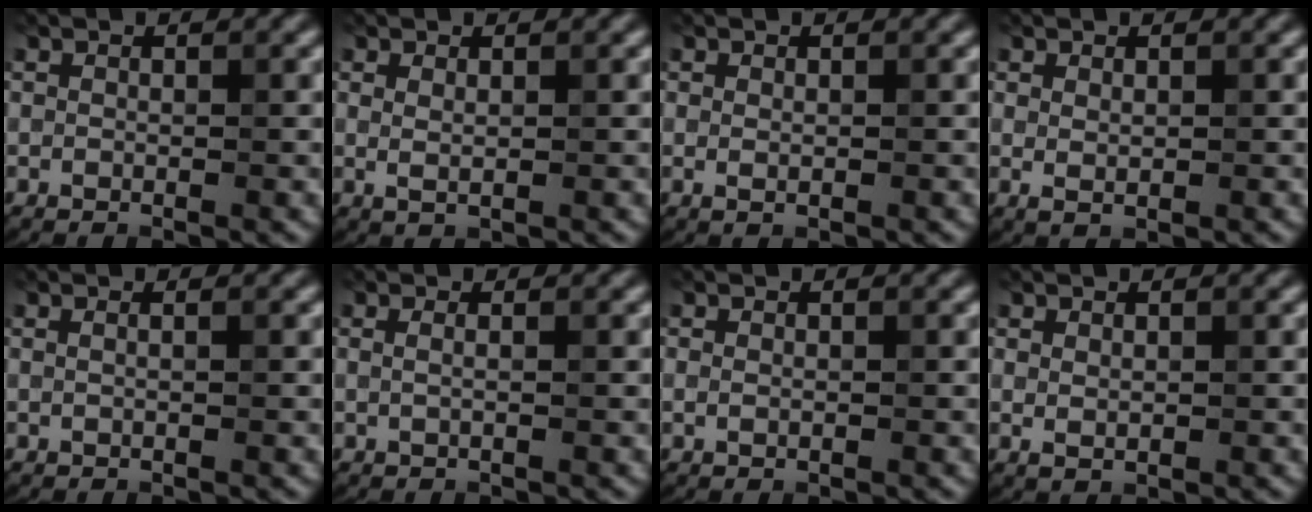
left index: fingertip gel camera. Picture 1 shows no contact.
{"total": 1.0, "force": [0.4, 0.3, 0.8], "torque": [-0.015, -0.004, 0.008]}
{"total": 0.7, "force": [0.1, 0.3, 0.6], "torque": [-0.010, -0.001, 0.003]}
{"total": 0.9, "force": [0.4, 0.4, 0.8], "torque": [-0.014, -0.004, 0.010]}
{"total": 1.1, "force": [0.5, 0.6, 0.9], "torque": [-0.001, -0.005, -0.006]}
{"total": 1.4, "force": [0.5, 0.7, 1.1], "torque": [-0.005, -0.004, -0.009]}
{"total": 0.6, "force": [-0.1, 0.4, 0.5], "torque": [-0.010, -0.002, 0.000]}
{"total": 0.8, "force": [0.3, 0.4, 0.7], "torque": [-0.013, -0.002, 0.010]}